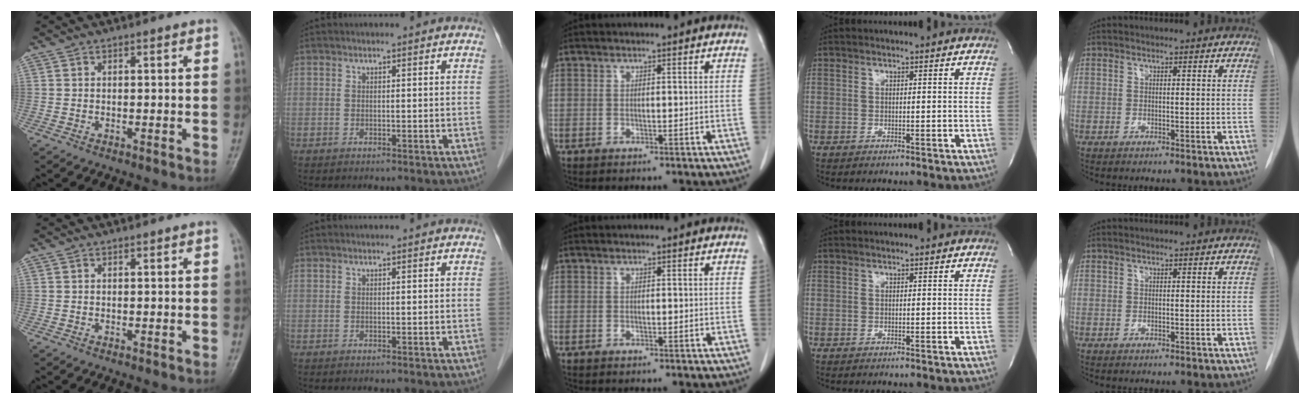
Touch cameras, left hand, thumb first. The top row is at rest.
{}